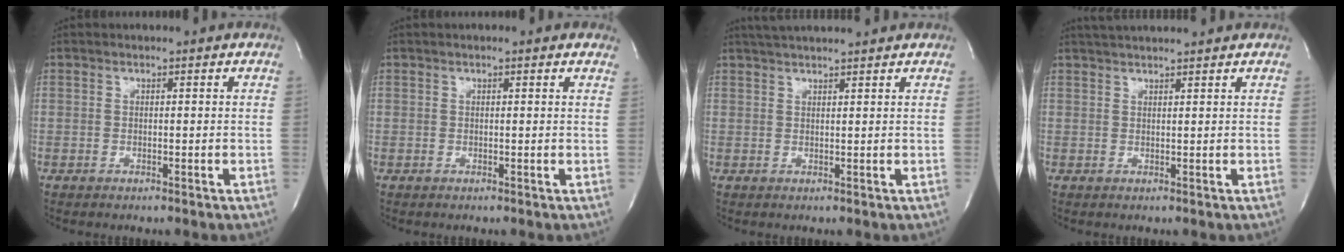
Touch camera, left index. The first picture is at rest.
{"total": 1.6, "force": [1.2, 0.3, 1.0], "torque": [-0.012, 0.013, 0.011]}
{"total": 7.1, "force": [6.5, 0.0, 3.0], "torque": [-0.051, 0.030, 0.096]}
{"total": 6.3, "force": [5.8, -0.1, 2.5], "torque": [-0.041, 0.030, 0.087]}